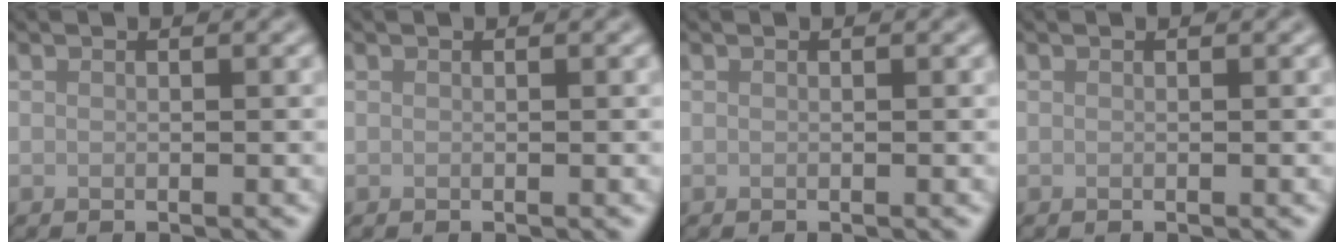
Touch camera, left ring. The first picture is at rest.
{"total": 0.0}
{"total": 0.0}
{"total": 0.0}